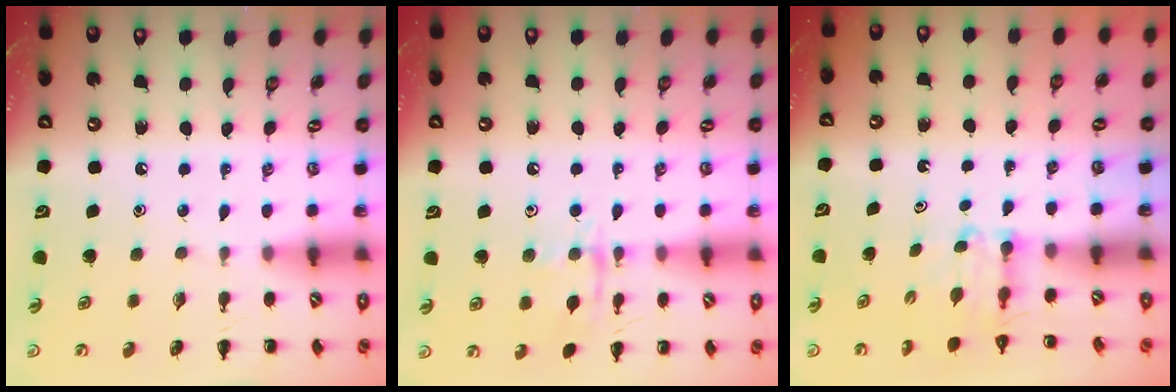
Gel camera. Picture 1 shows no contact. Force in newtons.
{"total": 9.3, "press": 9.3, "slide": 0.5}
{"total": 2.7, "press": 2.5, "slide": 1.1}